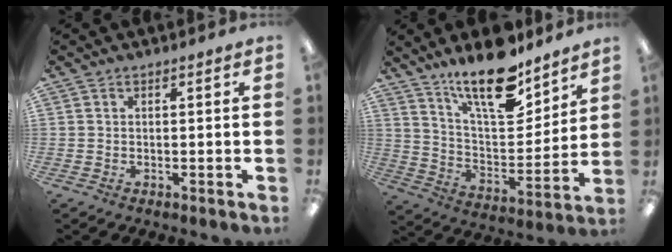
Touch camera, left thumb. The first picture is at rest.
{"total": 18.0, "force": [14.0, 6.0, 9.6], "torque": [-0.160, -0.094, 0.239]}